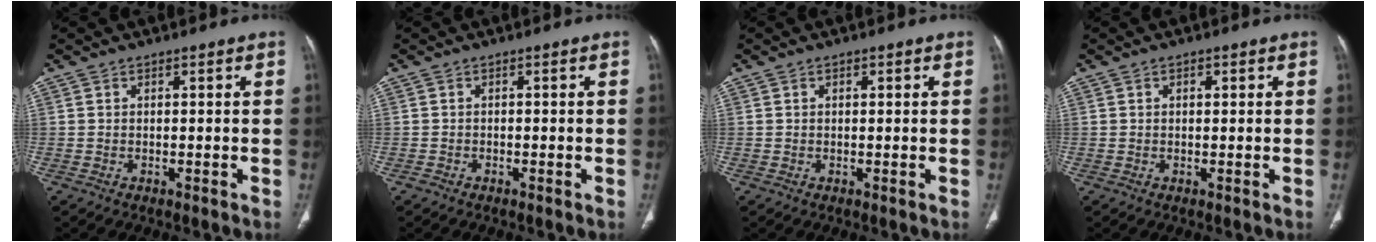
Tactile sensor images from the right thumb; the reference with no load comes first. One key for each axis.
{"total": 0.6, "fx": -0.4, "fy": 0.4, "fz": 0.1, "tx": -0.002, "ty": 0.001, "tz": -0.010}
{"total": 0.7, "fx": 0.3, "fy": 0.3, "fz": 0.5, "tx": -0.010, "ty": 0.001, "tz": 0.004}
{"total": 1.0, "fx": 0.4, "fy": 0.6, "fz": 0.8, "tx": -0.012, "ty": 0.001, "tz": 0.005}